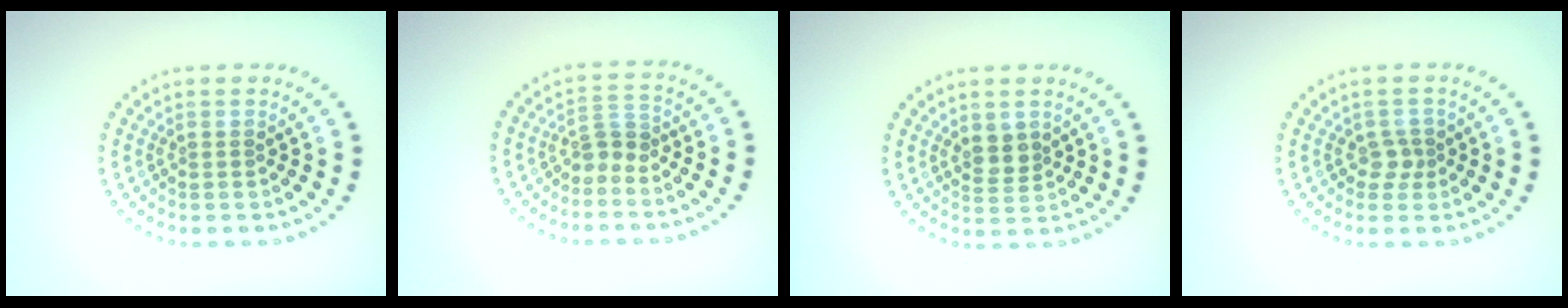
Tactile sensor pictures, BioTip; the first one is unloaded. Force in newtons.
{"total": 1.7, "press": 1.3, "slide": 1.2}
{"total": 1.9, "press": 1.7, "slide": 0.8}
{"total": 1.4, "press": 1.2, "slide": 0.8}